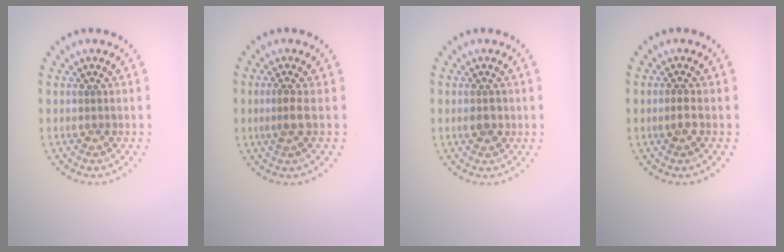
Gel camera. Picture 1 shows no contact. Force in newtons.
{"total": 1.9, "press": 1.5, "slide": 1.2}
{"total": 1.4, "press": 1.4, "slide": 0.0}
{"total": 0.9, "press": 0.8, "slide": 0.4}